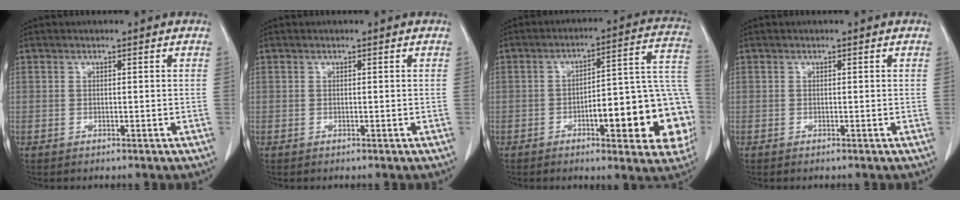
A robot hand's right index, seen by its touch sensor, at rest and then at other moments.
{"total": 0.0}
{"total": 19.6, "force": [-5.4, 4.6, 18.3], "torque": [-0.151, 0.043, -0.057]}
{"total": 0.0}